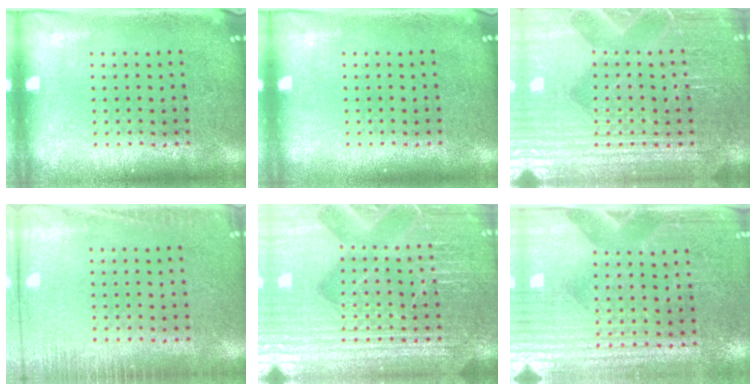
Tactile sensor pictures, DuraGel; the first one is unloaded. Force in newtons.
{"total": 0.0}
{"total": 4.4, "press": 4.3, "slide": 0.6}
{"total": 2.0, "press": 2.0, "slide": 0.3}
{"total": 7.4, "press": 7.3, "slide": 0.9}
{"total": 3.5, "press": 3.3, "slide": 1.1}